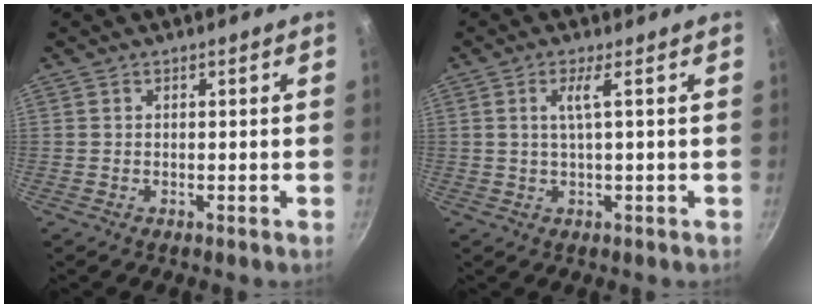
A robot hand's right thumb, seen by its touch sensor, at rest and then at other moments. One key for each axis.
{"total": 3.2, "fx": 0.7, "fy": 0.0, "fz": 3.2, "tx": -0.071, "ty": 0.002, "tz": 0.019}